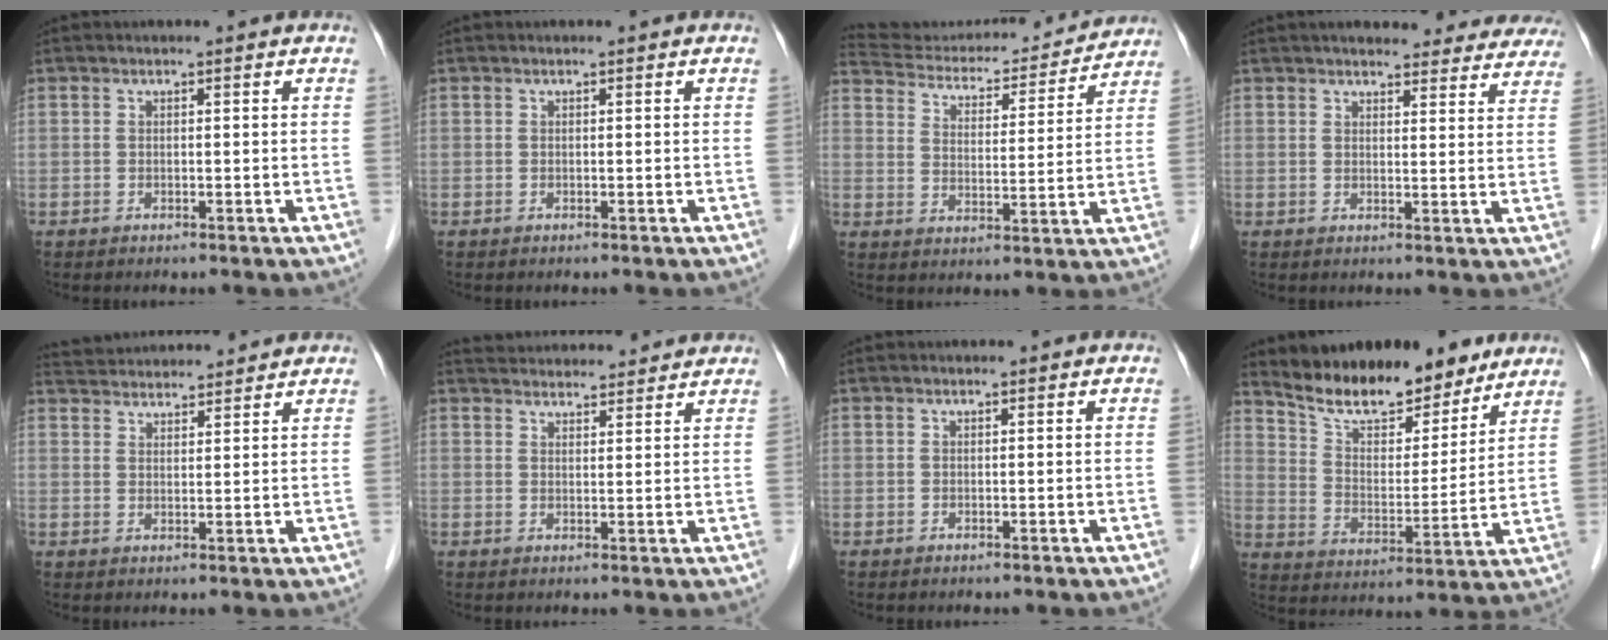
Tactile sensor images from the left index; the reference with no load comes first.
{"total": 0.0}
{"total": 19.2, "force": [18.4, 3.2, 4.2], "torque": [-0.063, -0.006, 0.259]}
{"total": 19.0, "force": [17.4, 4.8, 5.9], "torque": [-0.055, -0.001, 0.194]}
{"total": 9.8, "force": [9.5, 1.2, 2.1], "torque": [-0.041, 0.034, 0.147]}
{"total": 10.3, "force": [9.9, 1.6, 2.2], "torque": [-0.029, 0.028, 0.133]}
{"total": 0.0}
{"total": 14.4, "force": [12.4, 4.7, 5.7], "torque": [-0.086, -0.004, 0.208]}